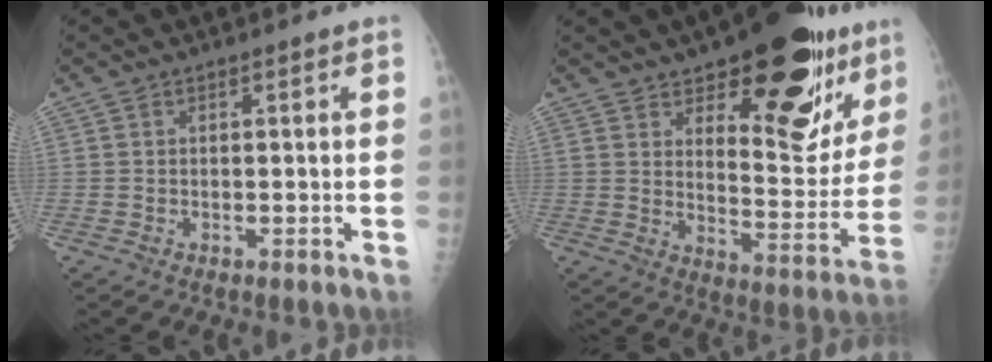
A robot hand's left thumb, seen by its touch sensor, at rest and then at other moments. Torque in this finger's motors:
{"motor_torque": [0.56, 0.47, 0.06, -0.40, 0.27]}